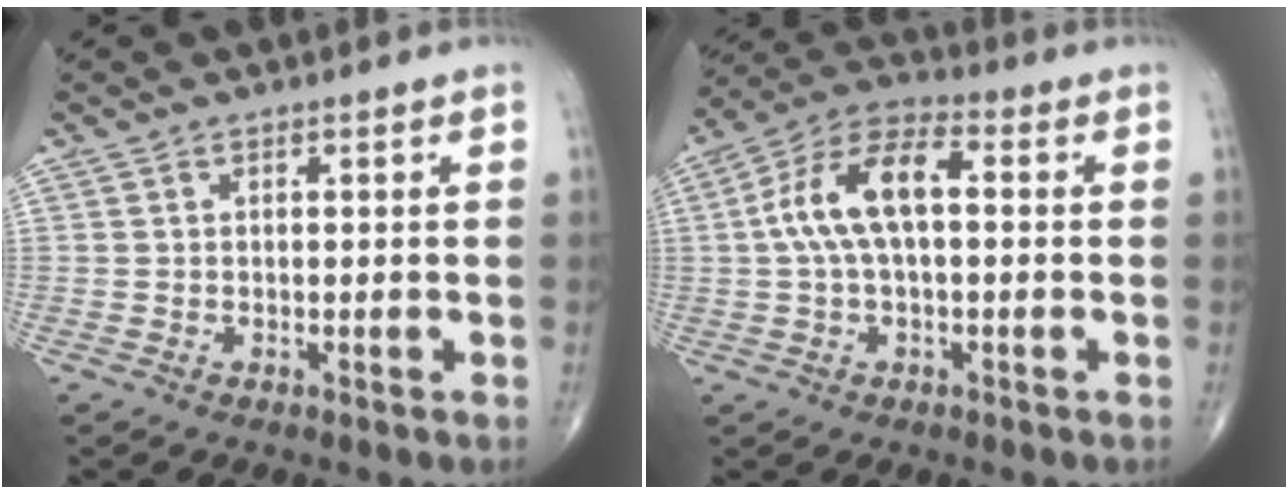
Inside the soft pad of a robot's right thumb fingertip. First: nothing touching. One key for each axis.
{"total": 11.9, "fx": 1.0, "fy": 5.7, "fz": 10.4, "tx": -0.206, "ty": 0.038, "tz": 0.011}